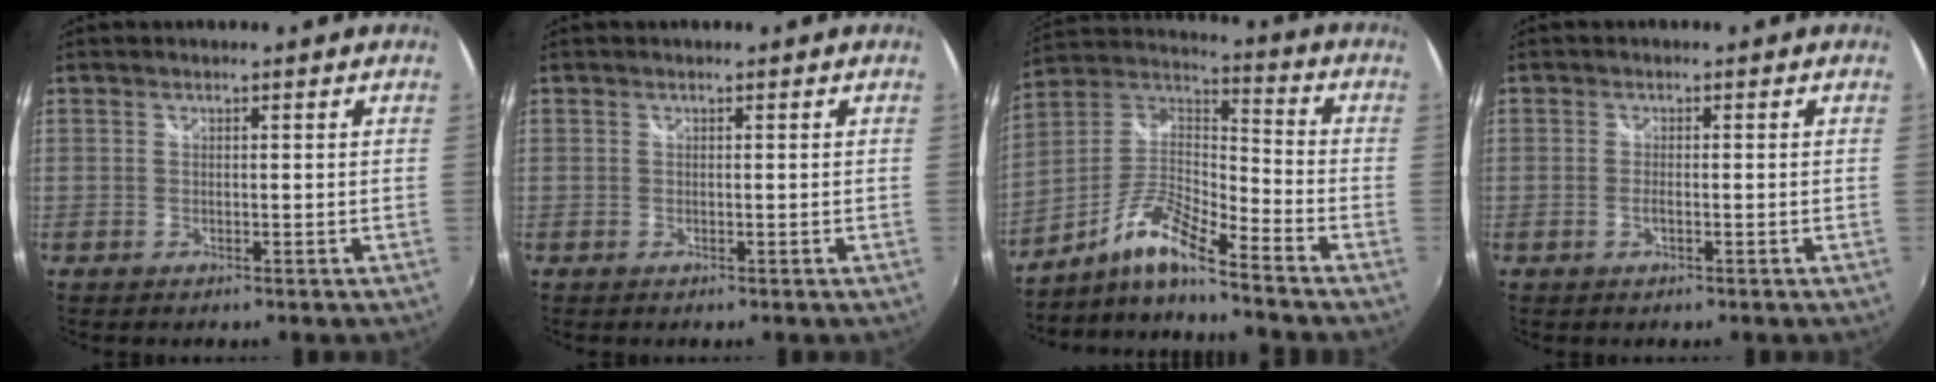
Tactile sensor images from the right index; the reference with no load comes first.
{"total": 0.0}
{"total": 11.1, "force": [-7.9, 1.3, 7.6], "torque": [-0.161, 0.009, -0.163]}
{"total": 1.2, "force": [-0.5, 0.2, 1.1], "torque": [-0.026, 0.000, -0.007]}